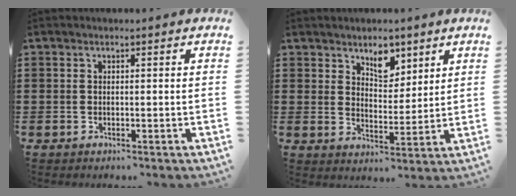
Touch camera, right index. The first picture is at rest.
{"total": 5.6, "force": [3.9, 3.0, 2.6], "torque": [-0.041, -0.006, 0.068]}